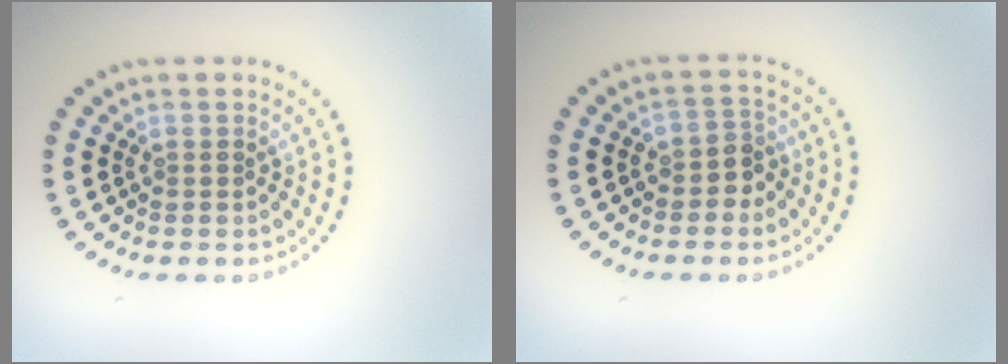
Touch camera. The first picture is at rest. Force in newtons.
{"total": 2.0, "press": 1.7, "slide": 1.1}